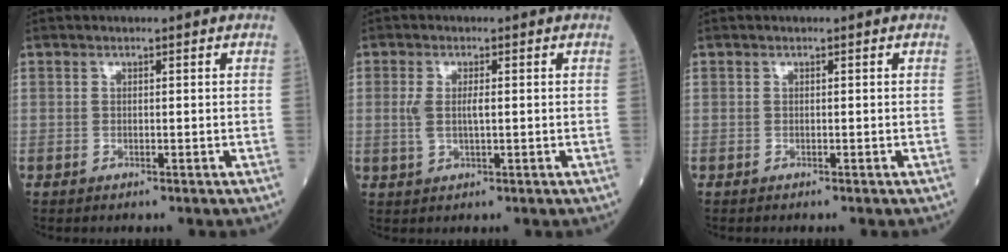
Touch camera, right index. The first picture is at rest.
{"total": 3.2, "force": [0.3, 1.0, 3.0], "torque": [-0.064, 0.000, 0.007]}
{"total": 0.0}